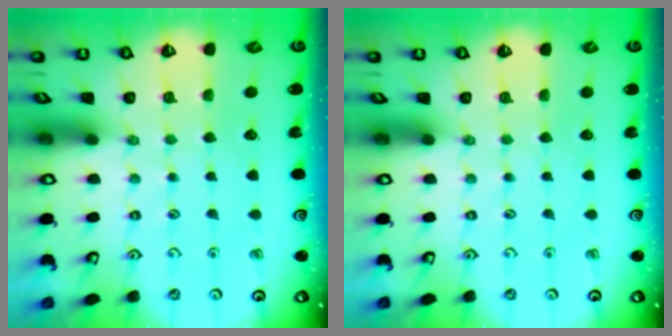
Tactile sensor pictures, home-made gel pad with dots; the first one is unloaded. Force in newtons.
{"total": 0.0}